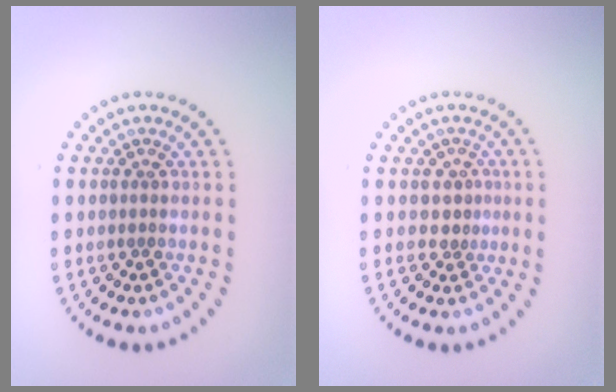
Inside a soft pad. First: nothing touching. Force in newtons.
{"total": 1.6, "press": 1.3, "slide": 1.0}